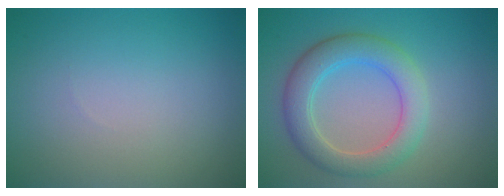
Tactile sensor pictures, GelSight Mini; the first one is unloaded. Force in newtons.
{"total": 4.8, "press": 4.7, "slide": 0.3}